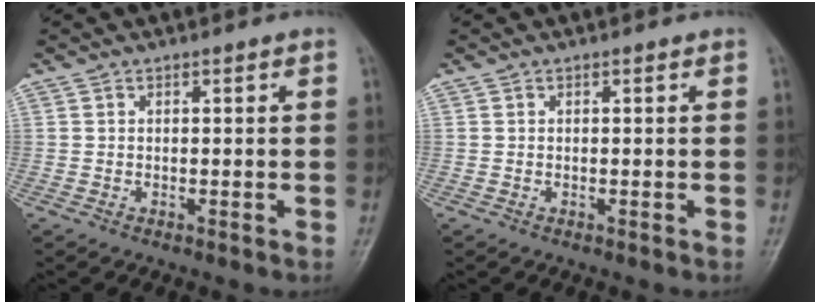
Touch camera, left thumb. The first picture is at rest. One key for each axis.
{"total": 0.0}